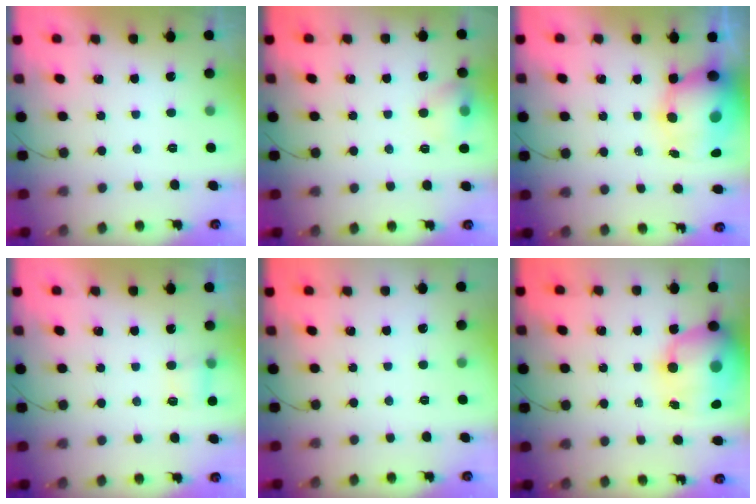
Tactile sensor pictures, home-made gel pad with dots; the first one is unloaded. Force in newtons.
{"total": 8.2, "press": 8.1, "slide": 1.2}
{"total": 10.4, "press": 10.1, "slide": 2.5}
{"total": 3.8, "press": 3.5, "slide": 1.3}
{"total": 0.0}
{"total": 17.5, "press": 16.9, "slide": 4.4}